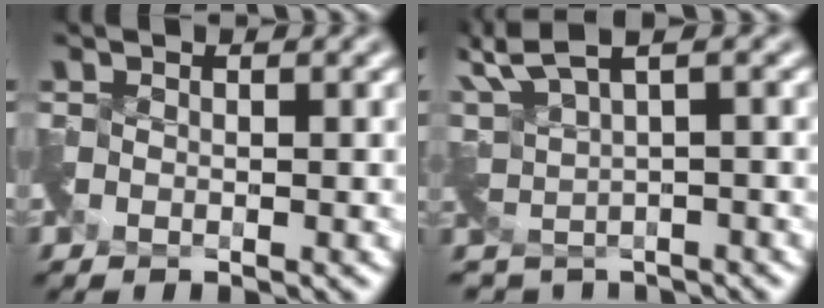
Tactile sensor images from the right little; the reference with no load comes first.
{"total": 4.4, "force": [3.3, 1.5, 2.6], "torque": [-0.070, -0.014, 0.069]}